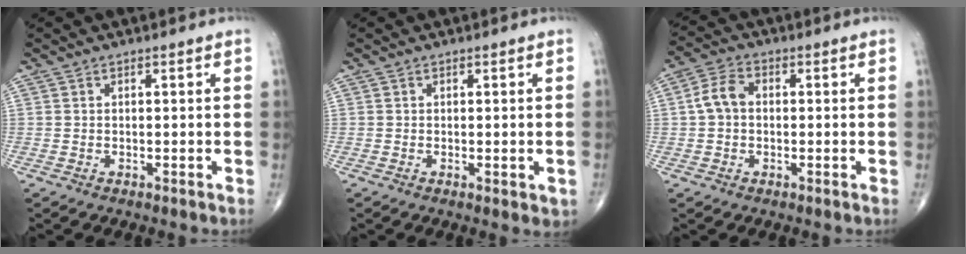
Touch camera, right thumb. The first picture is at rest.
{"total": 2.3, "force": [-0.5, 0.9, 2.0], "torque": [-0.021, -0.005, -0.007]}
{"total": 5.4, "force": [0.1, 3.9, 3.7], "torque": [-0.069, 0.019, -0.007]}